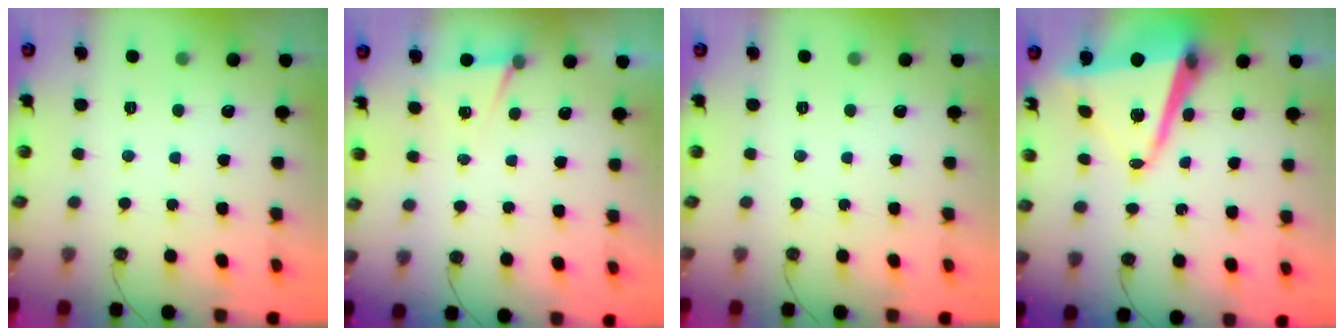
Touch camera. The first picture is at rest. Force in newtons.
{"total": 4.7, "press": 1.7, "slide": 4.4}
{"total": 0.0}
{"total": 13.0, "press": 12.9, "slide": 1.5}